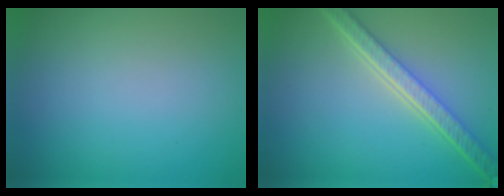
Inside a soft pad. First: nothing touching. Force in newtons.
{"total": 5.4, "press": 4.2, "slide": 3.4}